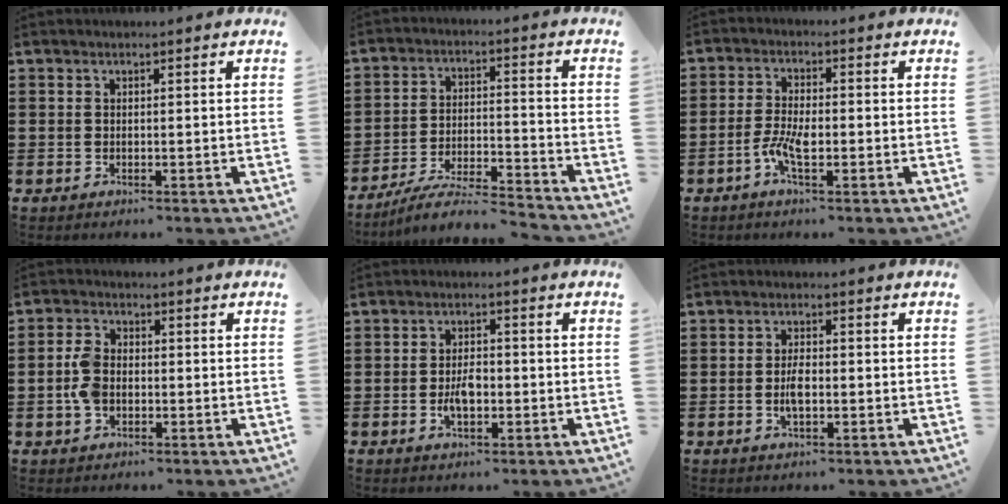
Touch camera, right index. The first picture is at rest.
{"total": 6.9, "force": [-6.4, 0.2, 2.5], "torque": [-0.054, -0.002, -0.126]}
{"total": 4.5, "force": [-1.5, 1.5, 3.9], "torque": [-0.094, -0.004, -0.034]}
{"total": 4.6, "force": [-0.8, 3.0, 3.4], "torque": [-0.092, -0.002, -0.022]}
{"total": 3.9, "force": [-0.9, 2.0, 3.2], "torque": [-0.066, 0.004, -0.019]}
{"total": 3.2, "force": [-0.6, 1.4, 2.8], "torque": [-0.068, -0.002, -0.015]}